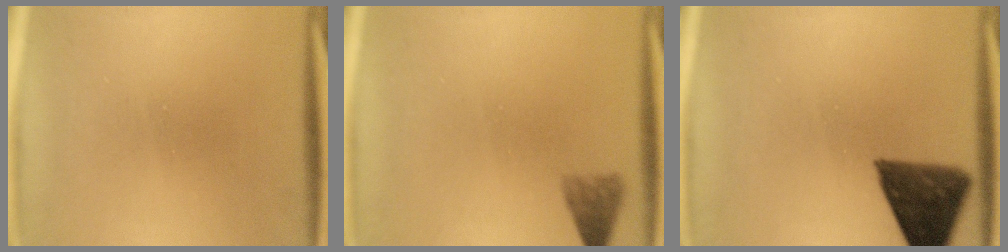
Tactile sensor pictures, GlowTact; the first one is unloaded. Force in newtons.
{"total": 2.9}
{"total": 9.4}